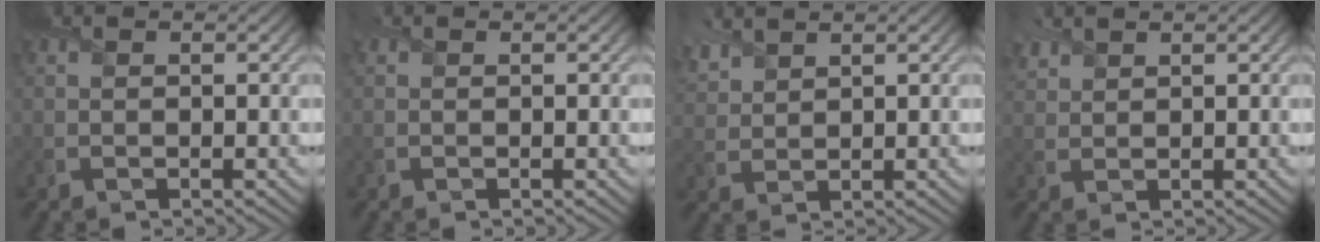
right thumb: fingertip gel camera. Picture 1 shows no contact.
{"total": 0.0}
{"total": 3.9, "force": [3.3, 1.4, 1.6], "torque": [-0.050, 0.014, 0.073]}
{"total": 2.2, "force": [2.0, 0.7, 0.6], "torque": [-0.019, 0.008, 0.047]}